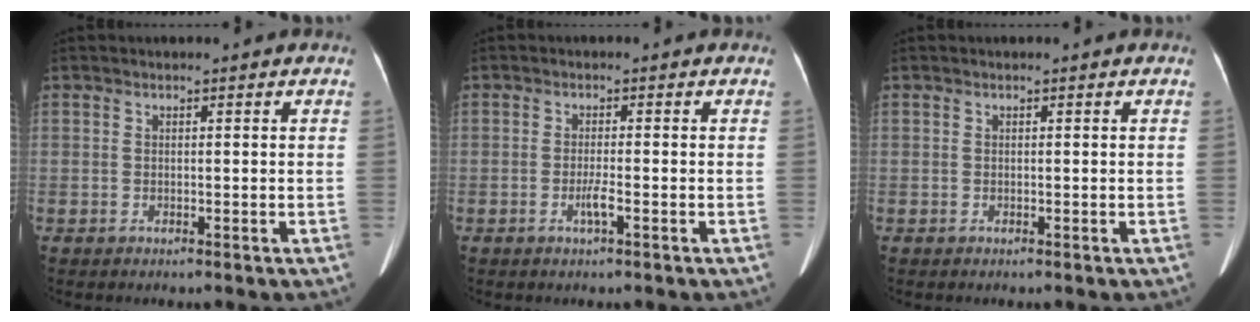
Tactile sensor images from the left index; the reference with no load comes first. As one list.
[{"total": 1.9, "force": [-0.8, -0.1, 1.7], "torque": [-0.036, -0.003, -0.016]}, {"total": 0.0}]